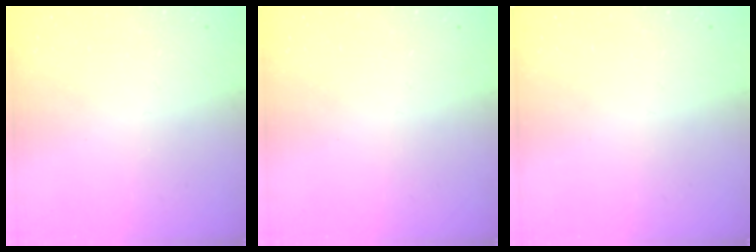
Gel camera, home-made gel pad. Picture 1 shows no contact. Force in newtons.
{"total": 0.0}
{"total": 0.0}